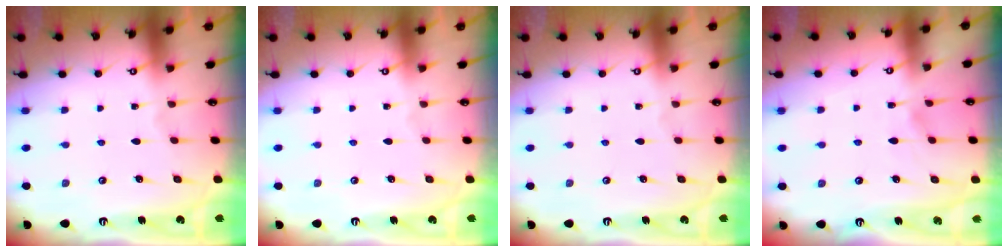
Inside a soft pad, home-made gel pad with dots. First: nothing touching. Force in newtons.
{"total": 0.0}
{"total": 0.0}
{"total": 4.5, "press": 4.5, "slide": 0.5}